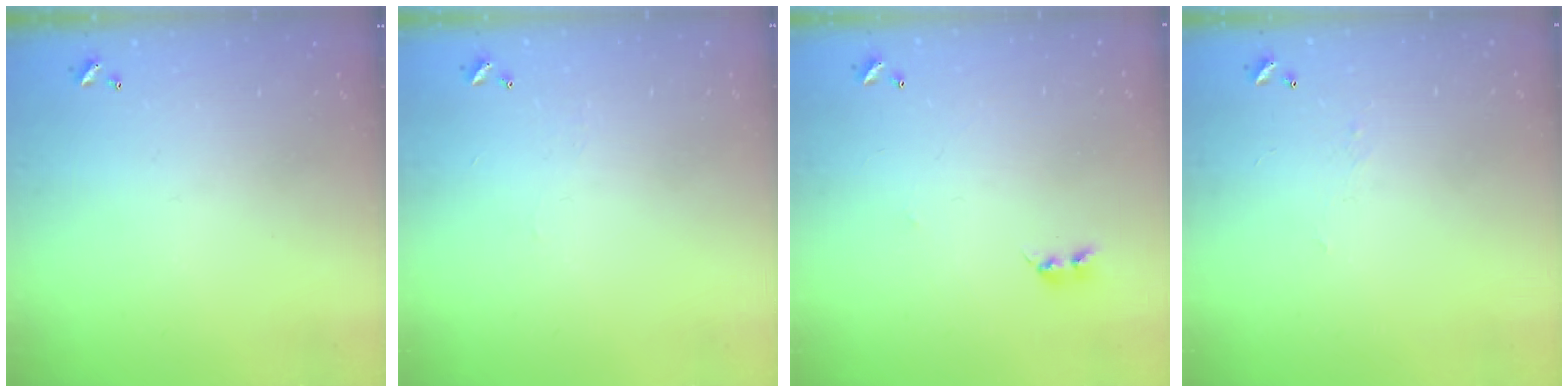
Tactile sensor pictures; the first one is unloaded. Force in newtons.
{"total": 2.3, "press": 2.3, "slide": 0.4}
{"total": 2.2, "press": 2.2, "slide": 0.4}
{"total": 2.2, "press": 2.0, "slide": 0.8}